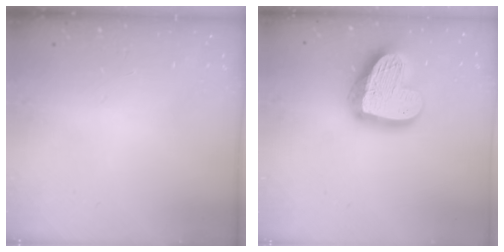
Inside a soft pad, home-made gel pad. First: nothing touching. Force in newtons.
{"total": 21.7, "press": 21.6, "slide": 2.0}